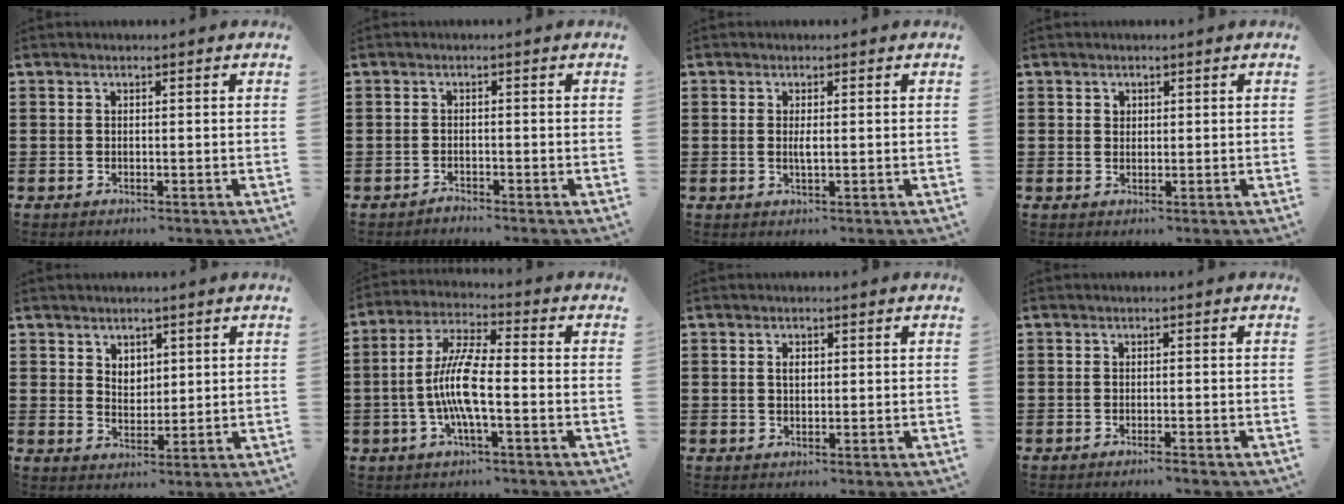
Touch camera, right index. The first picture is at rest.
{"total": 1.3, "force": [-1.3, 0.1, -0.1], "torque": [-0.002, 0.005, -0.028]}
{"total": 1.4, "force": [0.0, 0.5, 1.3], "torque": [-0.024, 0.002, -0.001]}
{"total": 1.0, "force": [0.5, 0.8, 0.2], "torque": [-0.006, 0.003, 0.010]}
{"total": 2.9, "force": [1.8, 2.1, 0.7], "torque": [-0.021, 0.008, 0.034]}
{"total": 8.8, "force": [-1.9, 2.0, 8.4], "torque": [-0.185, -0.010, -0.043]}
{"total": 1.5, "force": [0.2, 0.8, 1.2], "torque": [-0.026, 0.005, 0.003]}
{"total": 1.3, "force": [-1.1, -0.1, 0.6], "torque": [-0.011, -0.002, -0.021]}